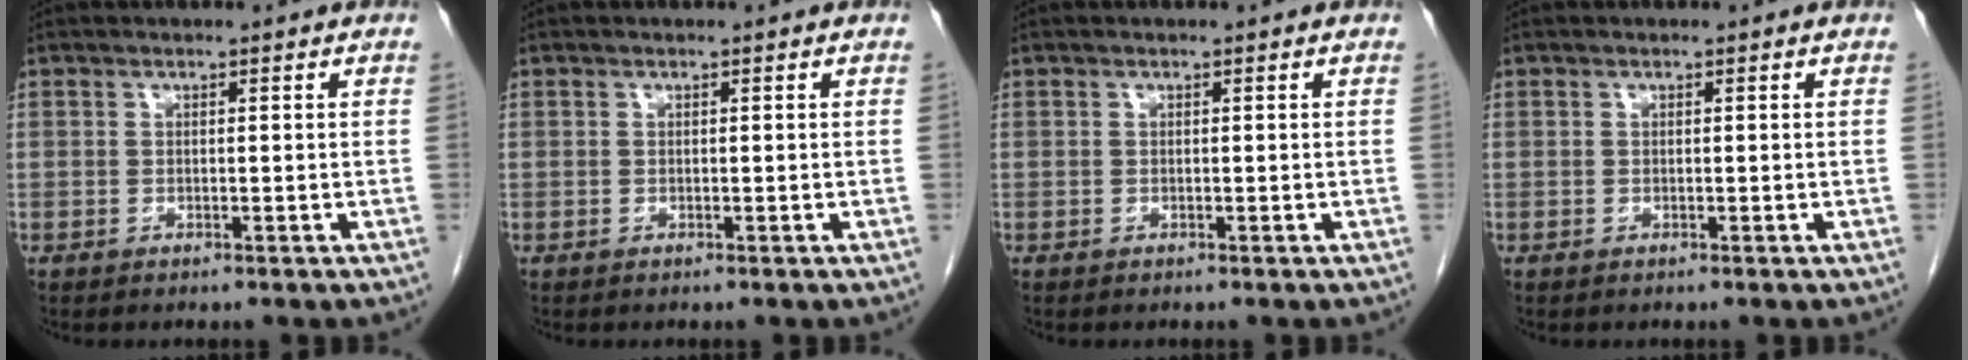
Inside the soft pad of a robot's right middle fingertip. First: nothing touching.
{"total": 0.0}
{"total": 0.0}
{"total": 0.0}